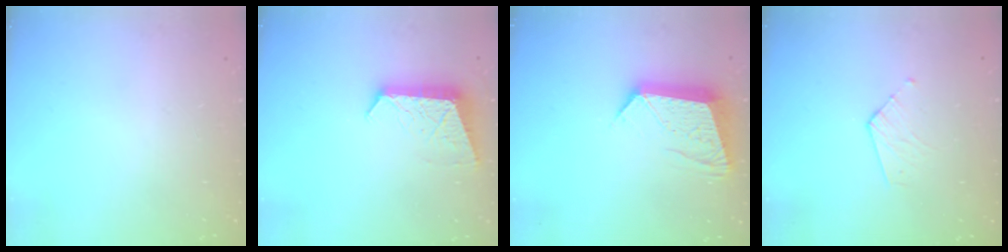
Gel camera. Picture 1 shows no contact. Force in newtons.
{"total": 8.8, "press": 8.8, "slide": 0.7}
{"total": 12.3, "press": 12.2, "slide": 1.1}
{"total": 3.6, "press": 3.5, "slide": 0.3}